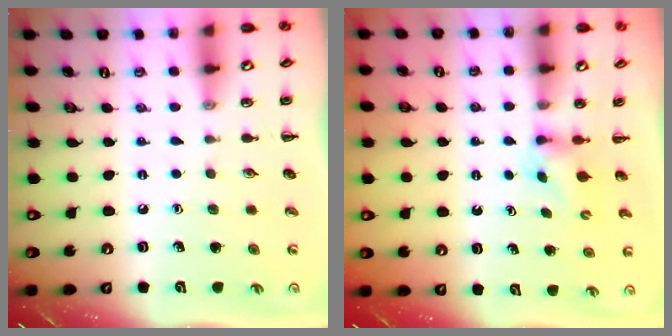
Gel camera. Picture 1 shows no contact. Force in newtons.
{"total": 2.2, "press": 1.9, "slide": 1.0}